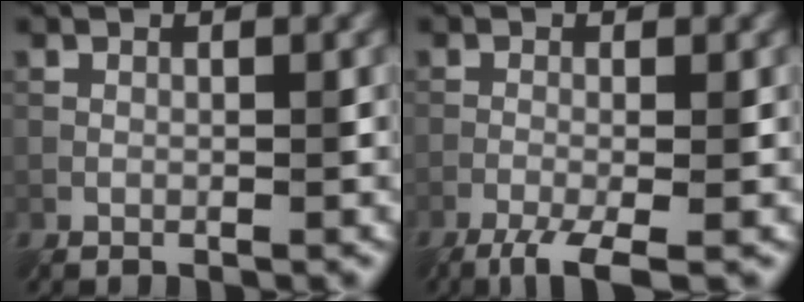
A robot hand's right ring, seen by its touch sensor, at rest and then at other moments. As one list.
[{"total": 4.8, "force": [-3.3, 1.2, 3.3], "torque": [-0.065, -0.008, -0.059]}]